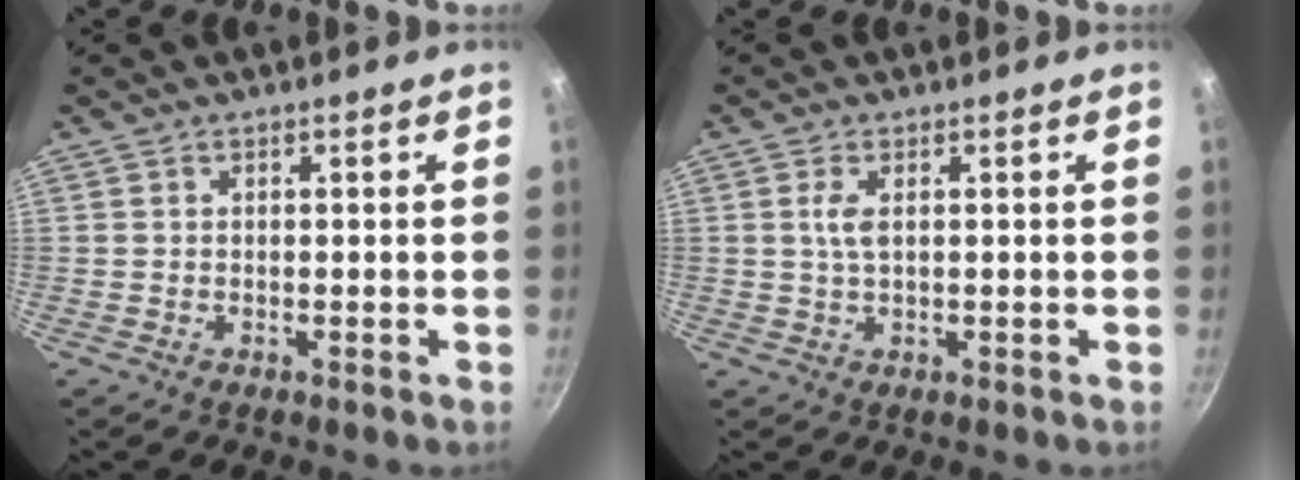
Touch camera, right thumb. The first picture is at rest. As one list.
[{"total": 2.6, "force": [0.6, 1.1, 2.3], "torque": [-0.048, -0.001, 0.012]}]